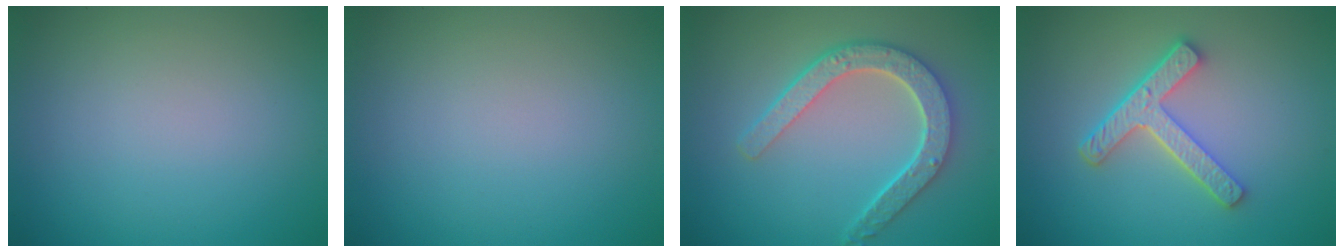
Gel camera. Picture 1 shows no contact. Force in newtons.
{"total": 0.0}
{"total": 5.1, "press": 4.0, "slide": 3.2}
{"total": 4.4, "press": 3.3, "slide": 2.9}